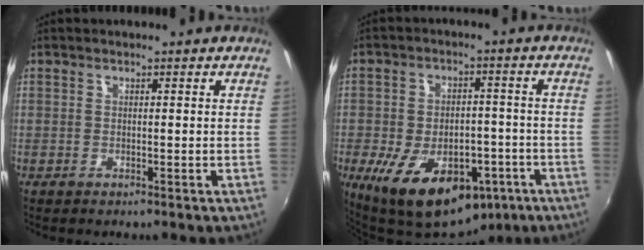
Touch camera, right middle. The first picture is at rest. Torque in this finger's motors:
{"motor_torque": [1.83, -0.31, 0.88, 0.21]}